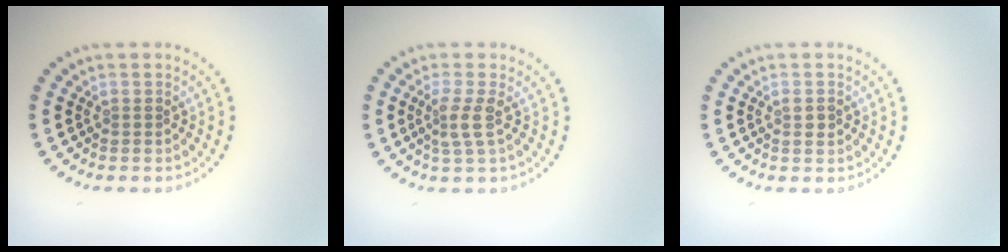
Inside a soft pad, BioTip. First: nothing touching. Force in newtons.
{"total": 2.2, "press": 1.7, "slide": 1.5}
{"total": 1.2, "press": 1.1, "slide": 0.3}